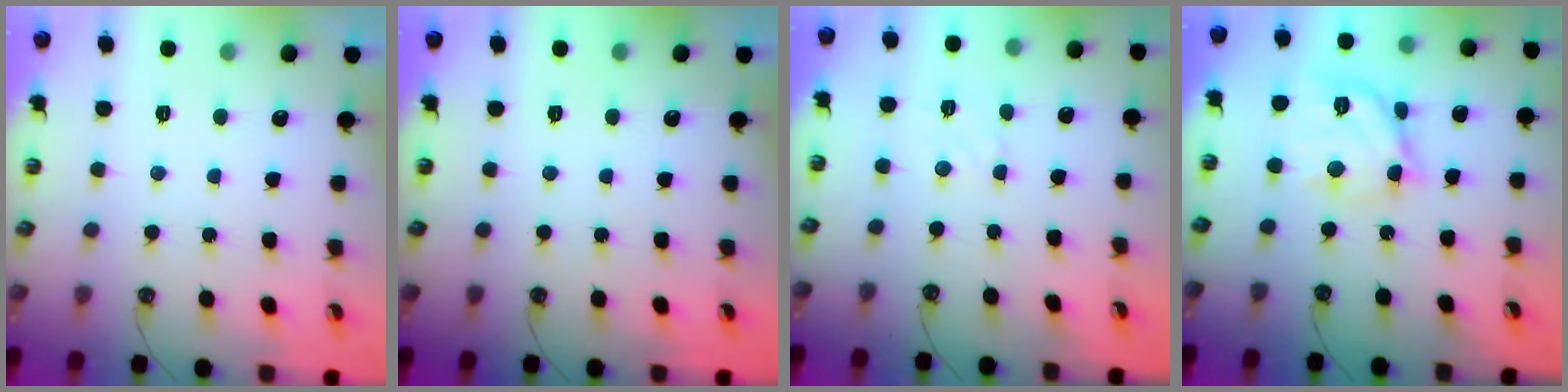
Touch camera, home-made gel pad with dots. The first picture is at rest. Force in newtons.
{"total": 0.0}
{"total": 3.7, "press": 3.7, "slide": 0.5}
{"total": 14.2, "press": 14.2, "slide": 1.1}